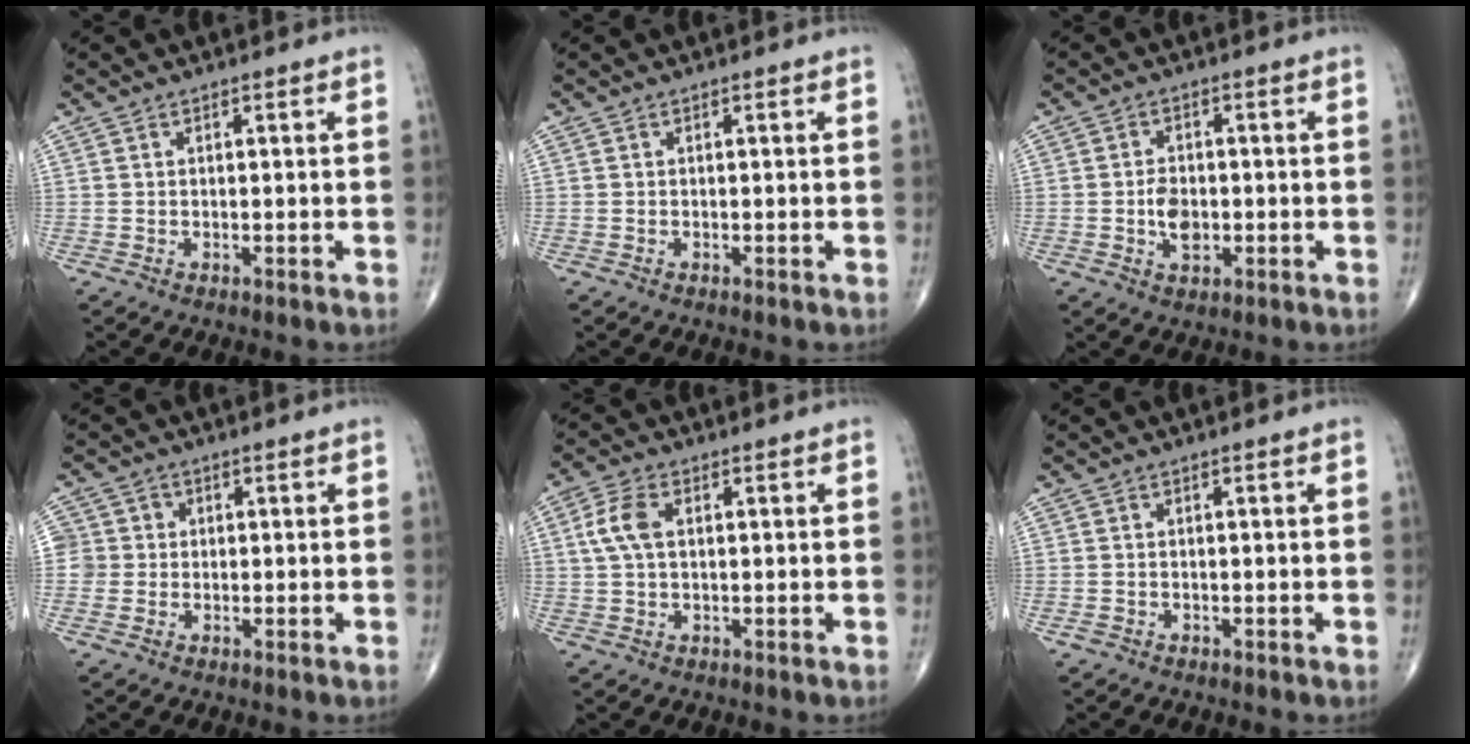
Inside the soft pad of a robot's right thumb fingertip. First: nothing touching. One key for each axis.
{"total": 0.0}
{"total": 4.7, "fx": -0.8, "fy": 3.0, "fz": 3.4, "tx": -0.048, "ty": 0.001, "tz": -0.016}
{"total": 3.7, "fx": 0.0, "fy": 3.7, "fz": 0.2, "tx": 0.026, "ty": 0.010, "tz": -0.005}
{"total": 5.6, "fx": 1.0, "fy": 3.2, "fz": 4.4, "tx": -0.104, "ty": 0.012, "tz": 0.018}
{"total": 0.7, "fx": -0.4, "fy": 0.5, "fz": 0.2, "tx": -0.007, "ty": 0.002, "tz": -0.010}